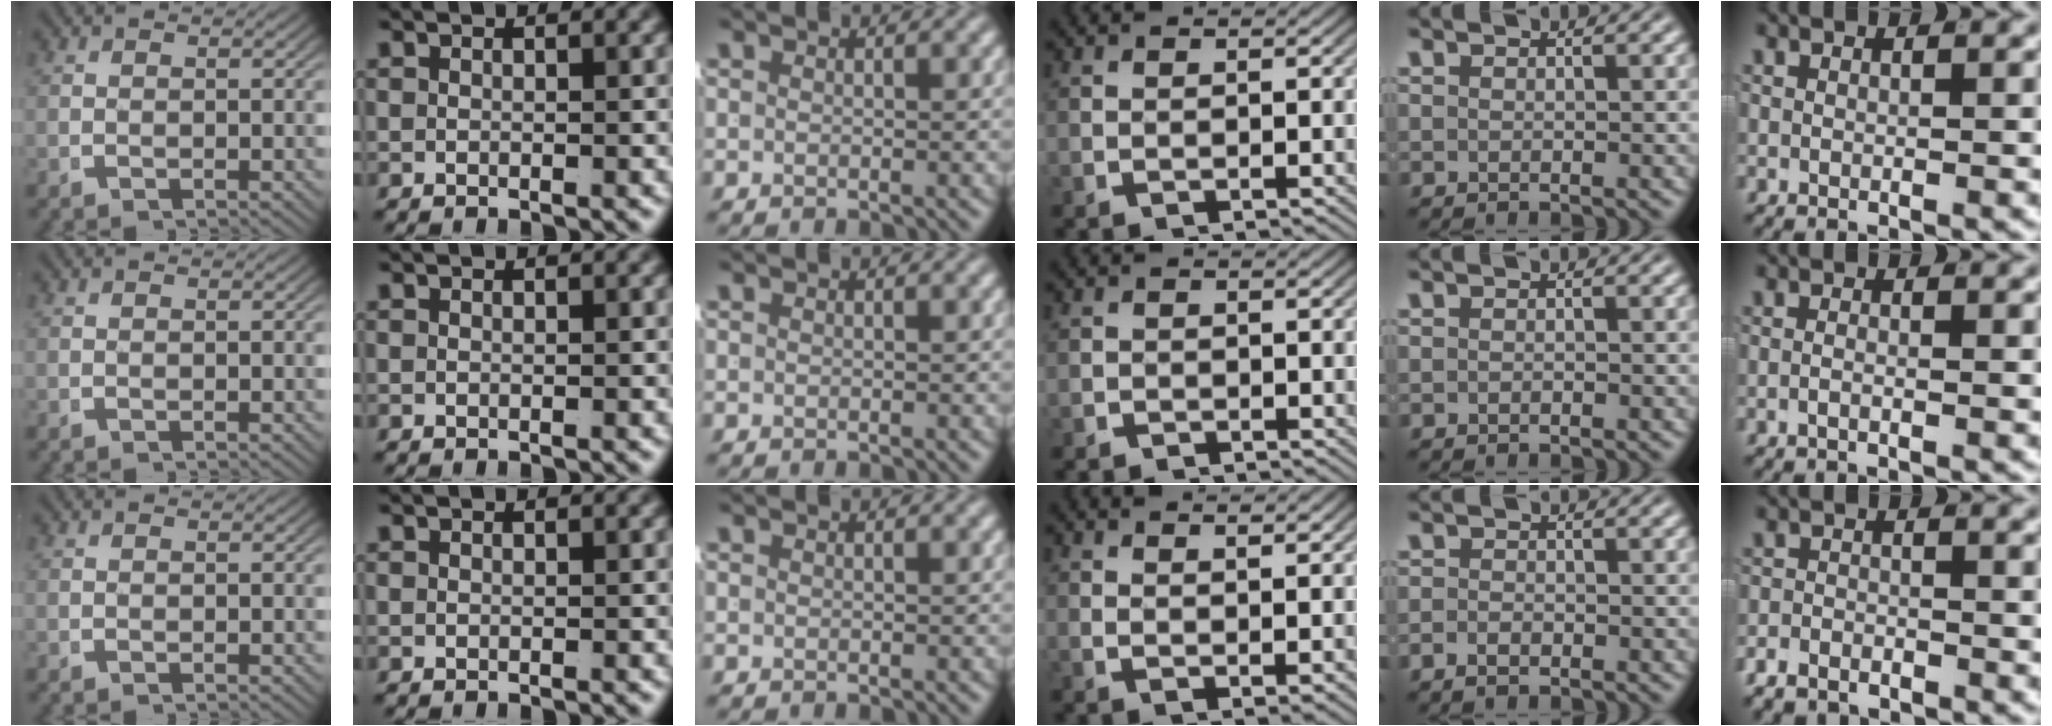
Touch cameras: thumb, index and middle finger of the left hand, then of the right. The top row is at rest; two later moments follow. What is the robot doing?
{"motion": "lift_and_place", "object": "shirt"}